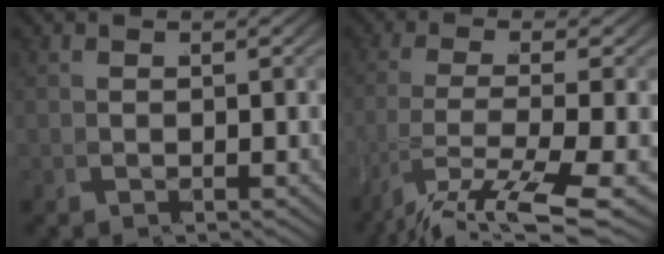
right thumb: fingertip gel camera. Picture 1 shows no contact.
{"total": 8.3, "force": [-3.4, 3.7, 6.6], "torque": [-0.159, -0.046, -0.023]}